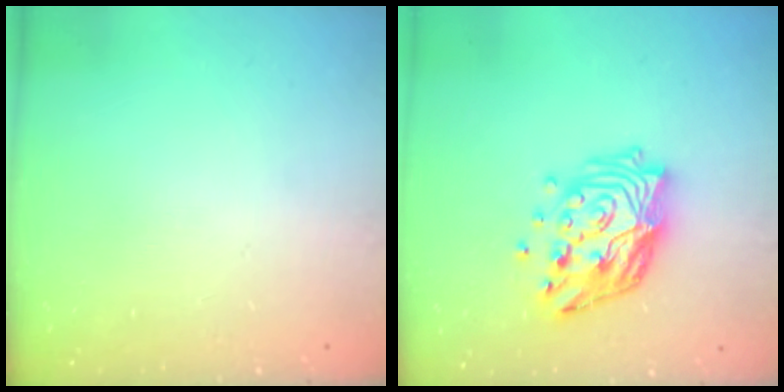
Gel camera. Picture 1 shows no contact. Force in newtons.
{"total": 16.5, "press": 16.4, "slide": 1.7}